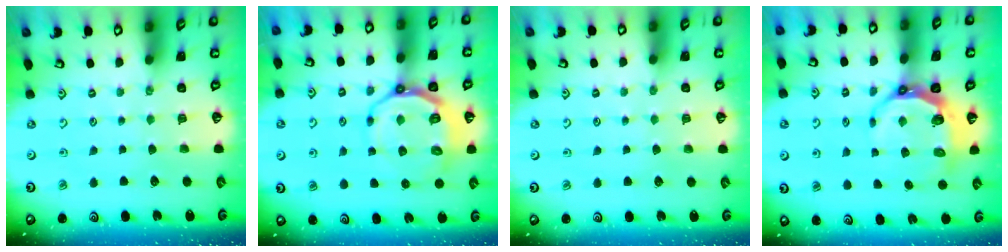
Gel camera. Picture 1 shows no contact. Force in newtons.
{"total": 10.7, "press": 10.2, "slide": 3.4}
{"total": 0.9, "press": 0.9, "slide": 0.1}
{"total": 7.0, "press": 6.2, "slide": 3.2}